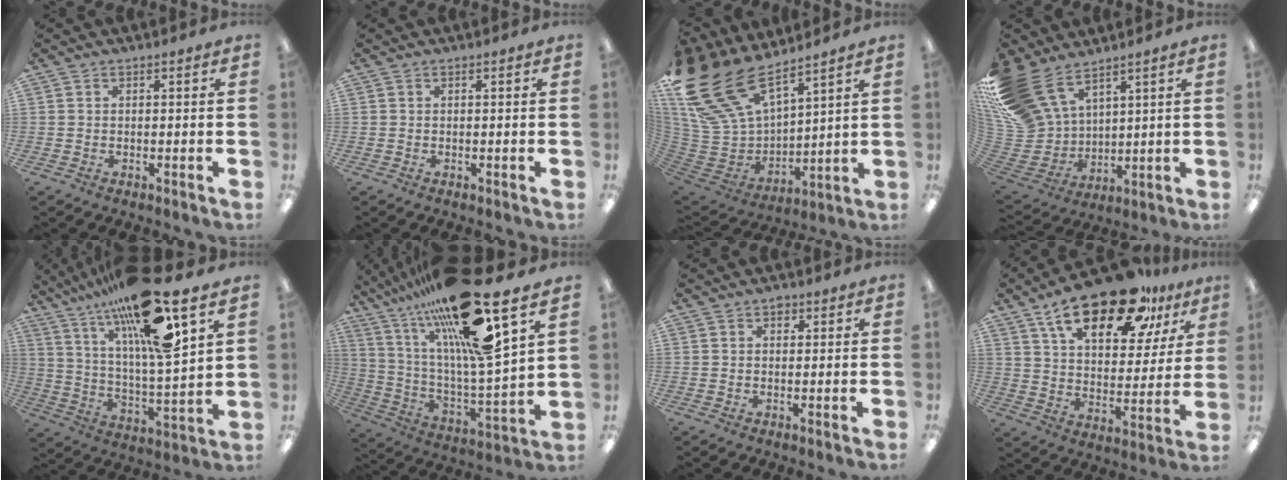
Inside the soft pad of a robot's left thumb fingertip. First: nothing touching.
{"total": 0.0}
{"total": 25.1, "force": [17.5, 12.3, 13.0], "torque": [-0.279, -0.104, 0.328]}
{"total": 19.2, "force": [12.6, 11.3, 9.0], "torque": [-0.226, -0.071, 0.245]}
{"total": 22.9, "force": [15.5, 3.7, 16.4], "torque": [-0.292, -0.088, 0.242]}
{"total": 26.9, "force": [17.8, 4.6, 19.7], "torque": [-0.338, -0.103, 0.280]}
{"total": 1.5, "force": [0.7, 1.0, 0.7], "torque": [0.001, -0.003, 0.009]}
{"total": 23.5, "force": [15.0, 10.1, 15.0], "torque": [-0.242, -0.071, 0.251]}